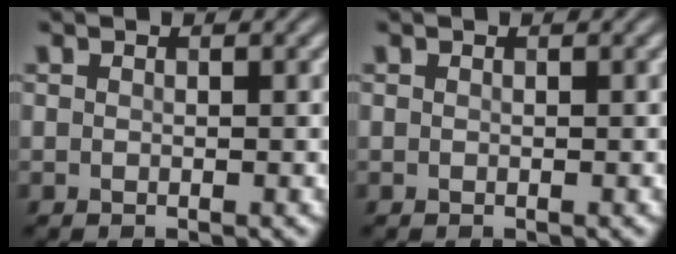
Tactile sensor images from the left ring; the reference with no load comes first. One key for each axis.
{"total": 0.0}